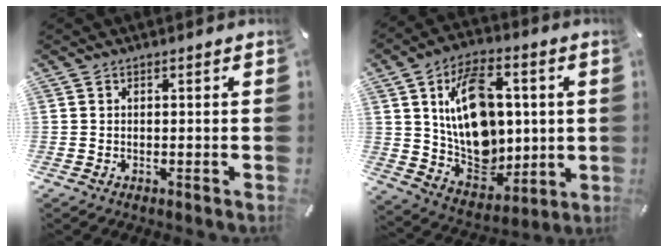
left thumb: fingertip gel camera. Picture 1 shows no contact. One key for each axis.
{"total": 18.1, "fx": 3.6, "fy": 13.1, "fz": 11.9, "tx": -0.206, "ty": -0.016, "tz": 0.070}